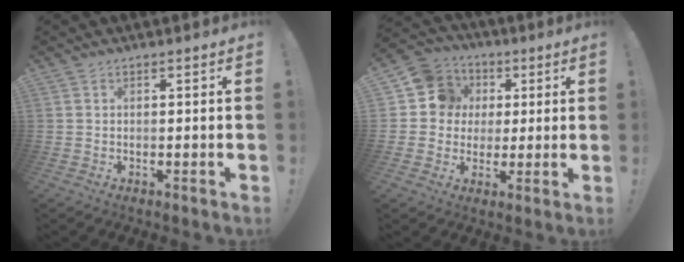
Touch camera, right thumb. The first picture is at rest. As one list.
[{"total": 11.5, "force": [2.4, 10.7, 3.5], "torque": [-0.042, 0.002, 0.052]}]